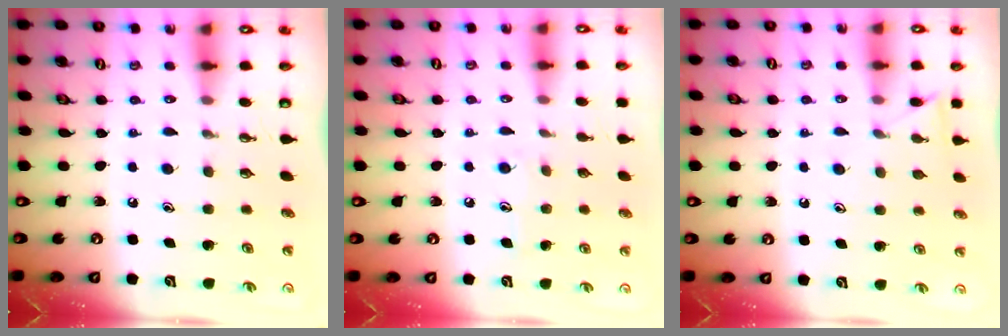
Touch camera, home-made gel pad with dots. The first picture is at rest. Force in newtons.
{"total": 6.4, "press": 6.4, "slide": 0.6}
{"total": 6.7, "press": 6.7, "slide": 0.6}